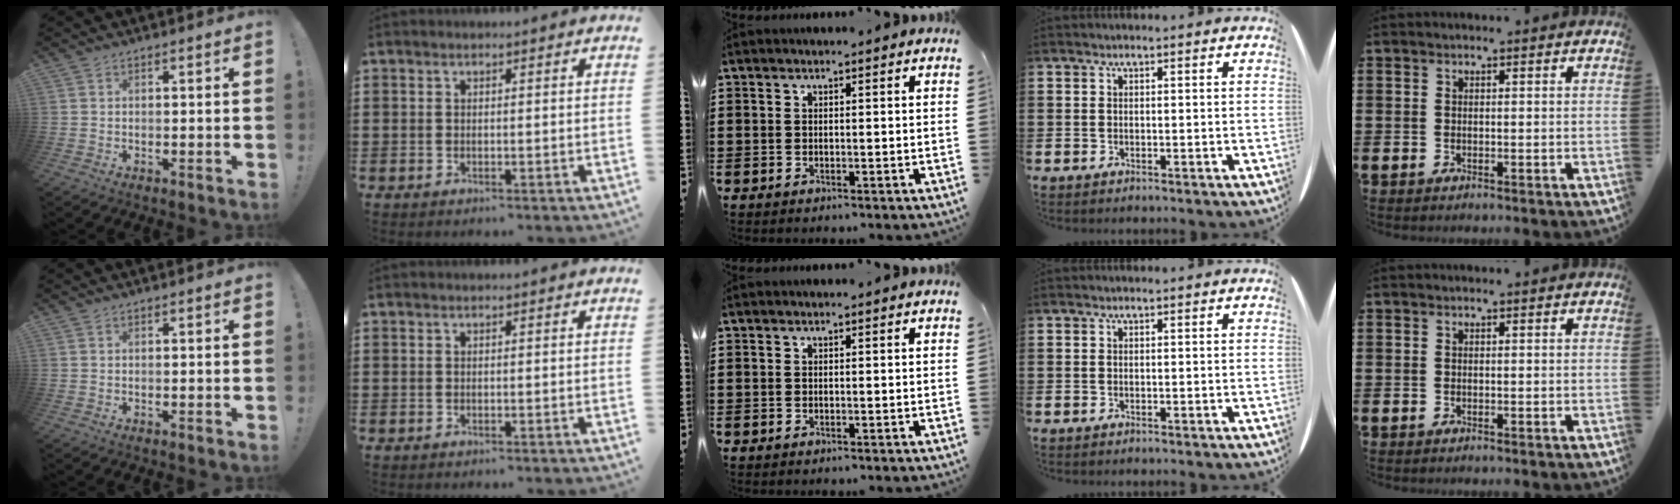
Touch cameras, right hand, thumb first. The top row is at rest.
{}